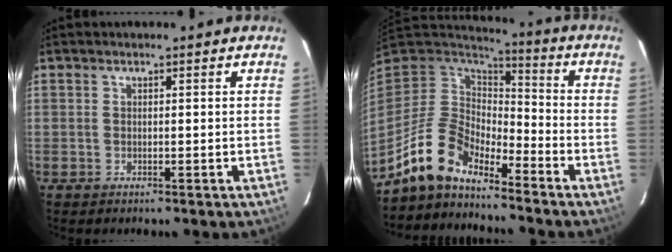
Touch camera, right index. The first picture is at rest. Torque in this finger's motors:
{"motor_torque": [1.01, -1.13, 0.12, -0.04]}